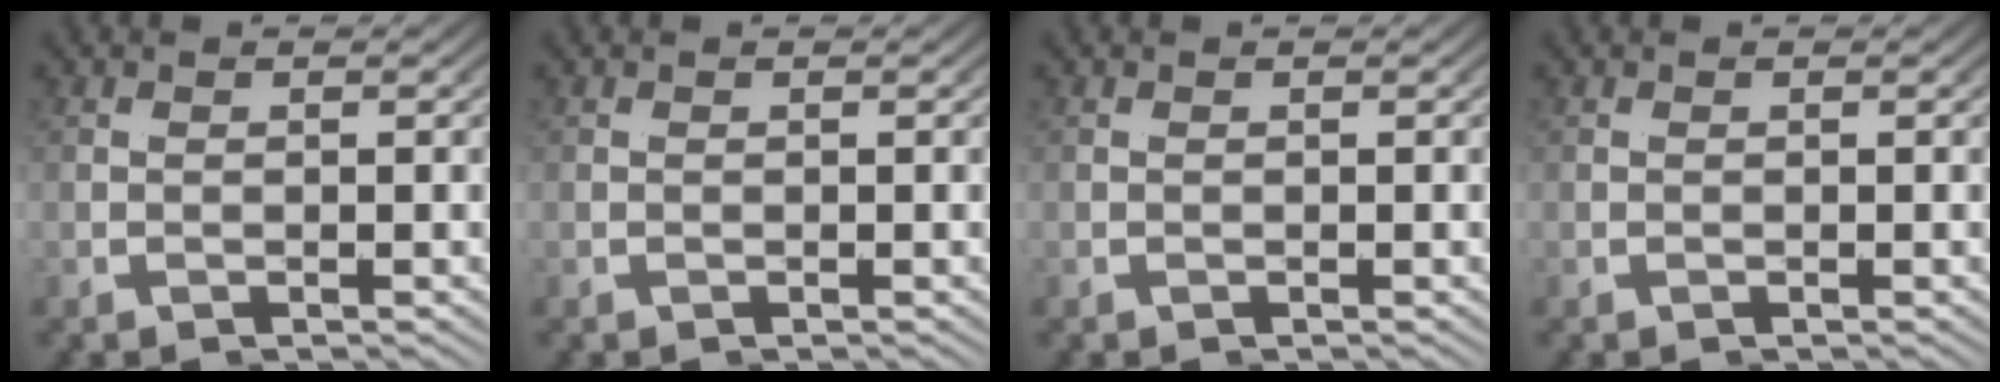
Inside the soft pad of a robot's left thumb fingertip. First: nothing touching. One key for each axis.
{"total": 0.0}
{"total": 0.0}
{"total": 0.0}